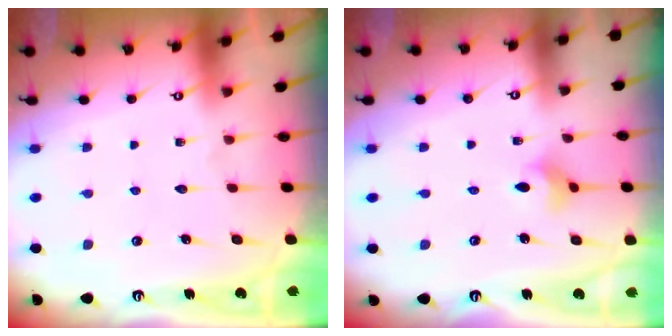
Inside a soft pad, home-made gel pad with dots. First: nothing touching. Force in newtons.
{"total": 3.7, "press": 3.6, "slide": 0.7}